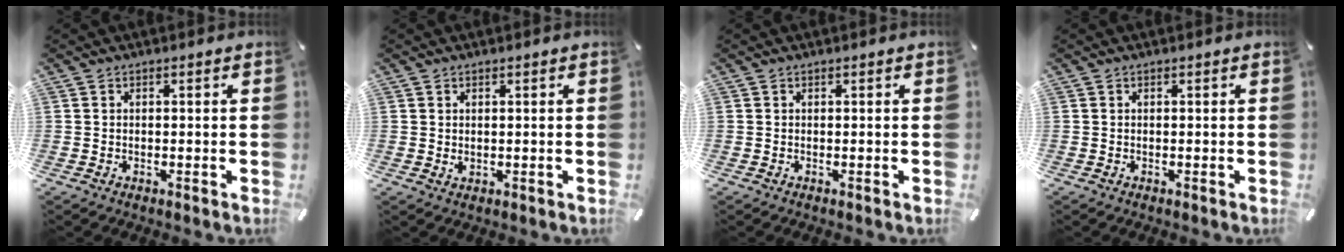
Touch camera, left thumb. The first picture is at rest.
{"total": 0.8, "force": [0.4, 0.6, 0.3], "torque": [-0.007, 0.003, 0.007]}
{"total": 0.0}
{"total": 0.0}